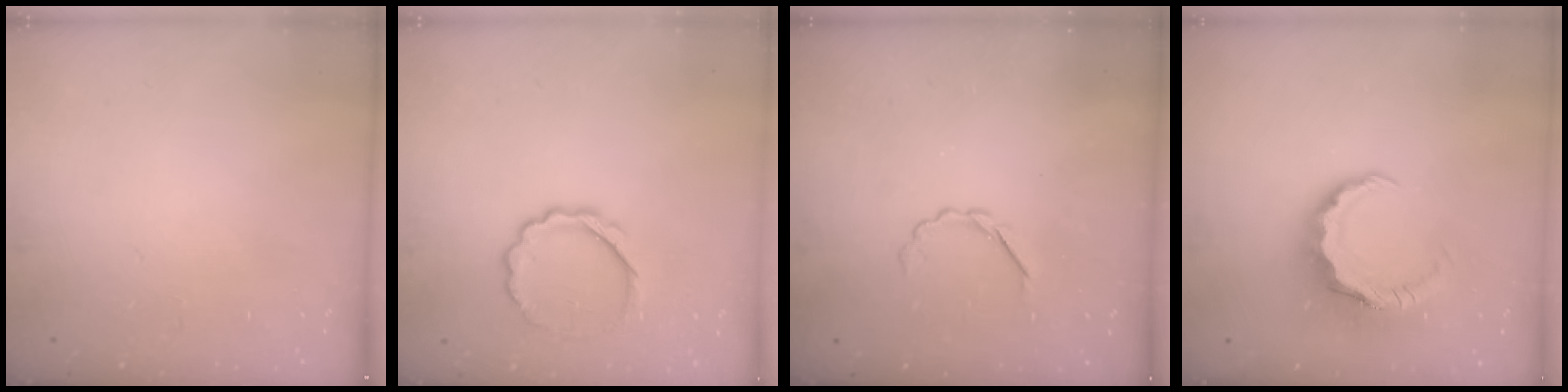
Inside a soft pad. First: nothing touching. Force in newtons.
{"total": 7.6, "press": 7.6, "slide": 0.7}
{"total": 2.4, "press": 2.2, "slide": 0.8}
{"total": 7.8, "press": 7.8, "slide": 0.6}